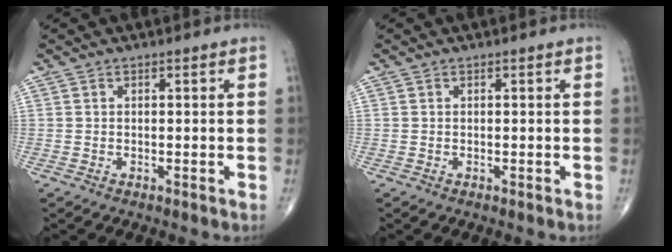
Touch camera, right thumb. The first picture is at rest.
{"total": 0.0}